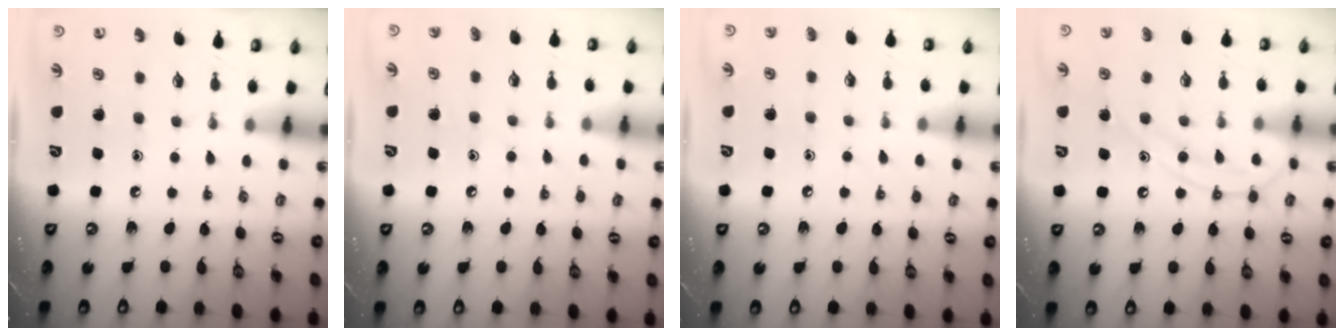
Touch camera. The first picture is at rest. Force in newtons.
{"total": 5.4, "press": 5.4, "slide": 0.5}
{"total": 6.3, "press": 6.3, "slide": 0.7}
{"total": 12.6, "press": 12.6, "slide": 1.1}